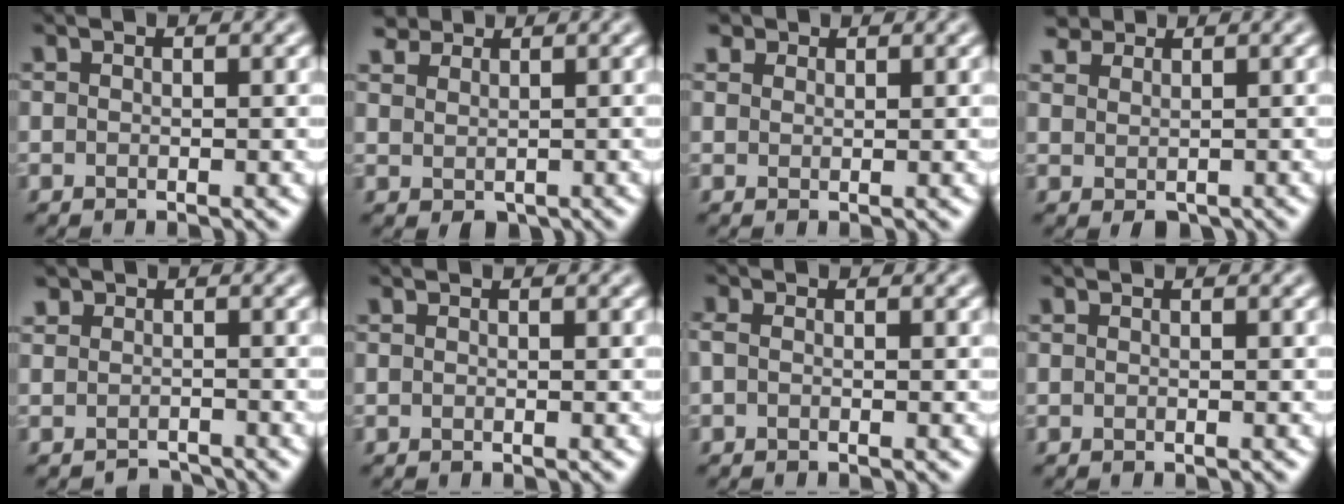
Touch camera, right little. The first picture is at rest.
{"total": 3.1, "force": [2.1, 2.1, 1.0], "torque": [-0.022, 0.002, 0.034]}
{"total": 1.7, "force": [1.4, 0.9, 0.4], "torque": [-0.008, -0.005, 0.026]}
{"total": 2.7, "force": [1.7, 1.9, 0.9], "torque": [-0.017, 0.000, 0.029]}
{"total": 1.5, "force": [-1.1, 1.1, -0.1], "torque": [0.015, 0.002, -0.025]}
{"total": 0.0}
{"total": 0.9, "force": [-0.3, 0.5, 0.7], "torque": [-0.017, -0.005, -0.009]}
{"total": 0.0}